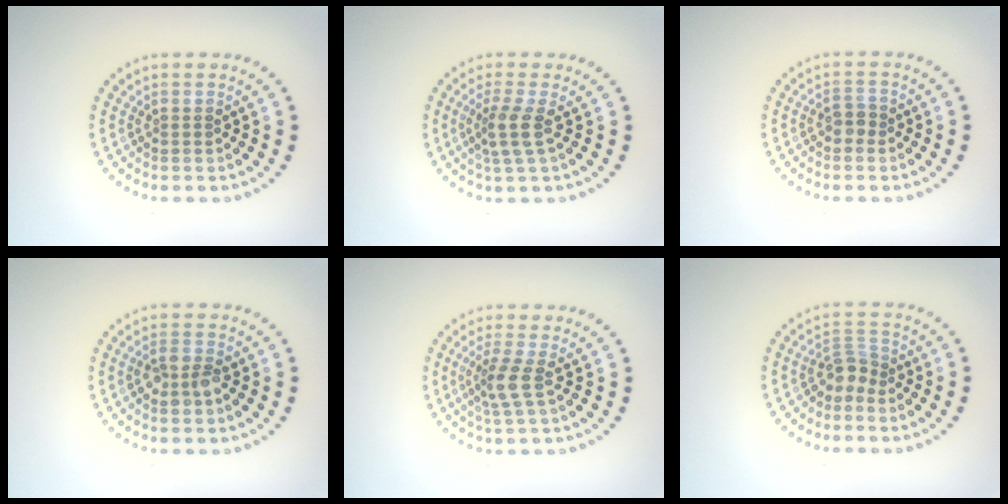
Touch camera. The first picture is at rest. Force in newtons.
{"total": 2.5, "press": 1.9, "slide": 1.5}
{"total": 1.4, "press": 1.3, "slide": 0.5}
{"total": 2.4, "press": 2.4, "slide": 0.5}
{"total": 2.4, "press": 1.9, "slide": 1.6}
{"total": 2.2, "press": 1.7, "slide": 1.4}